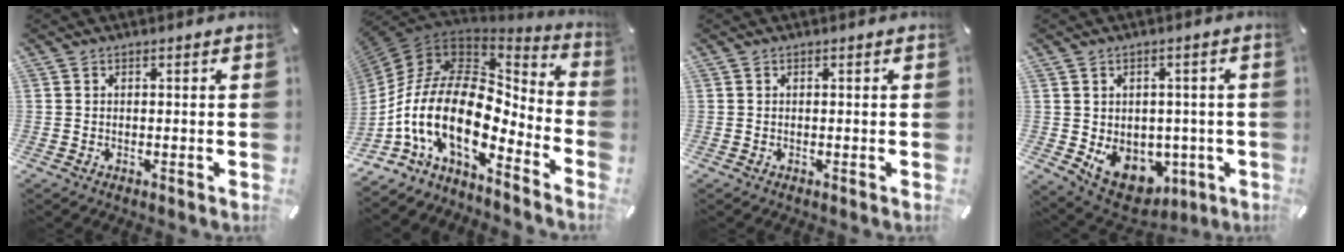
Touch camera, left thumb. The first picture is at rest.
{"total": 20.3, "force": [-5.6, 11.0, 16.1], "torque": [-0.361, -0.021, -0.103]}
{"total": 0.0}
{"total": 10.0, "force": [-2.2, 8.8, 4.4], "torque": [-0.041, 0.000, -0.027]}